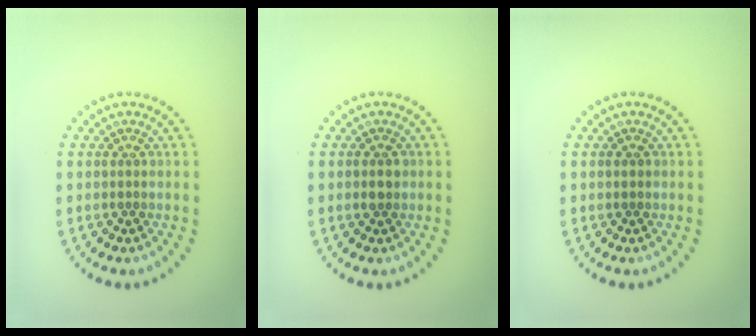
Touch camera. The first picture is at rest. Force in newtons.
{"total": 1.5, "press": 1.5, "slide": 0.1}
{"total": 0.5, "press": 0.5, "slide": 0.1}